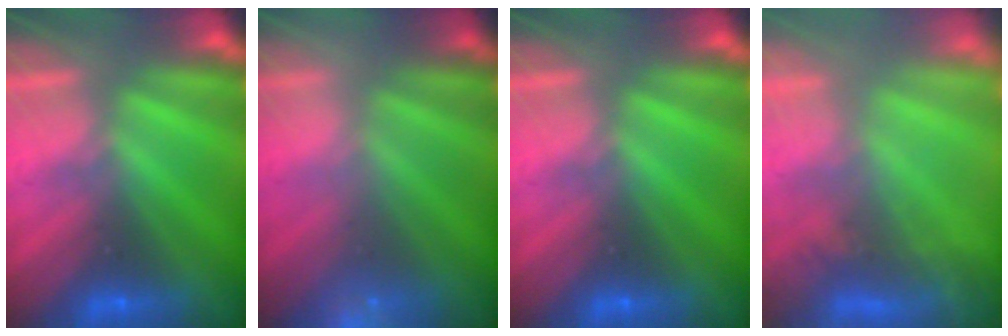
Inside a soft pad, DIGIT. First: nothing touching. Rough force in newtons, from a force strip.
{"total": 2.1}
{"total": 0.0}
{"total": 5.6}